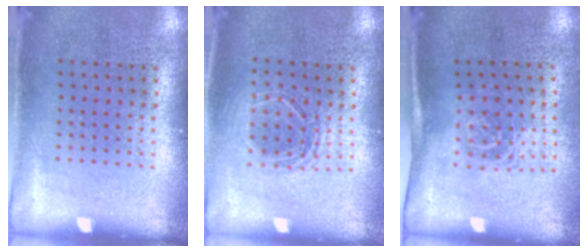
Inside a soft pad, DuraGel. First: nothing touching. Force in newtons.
{"total": 1.5, "press": 1.3, "slide": 0.7}
{"total": 1.5, "press": 1.1, "slide": 1.0}